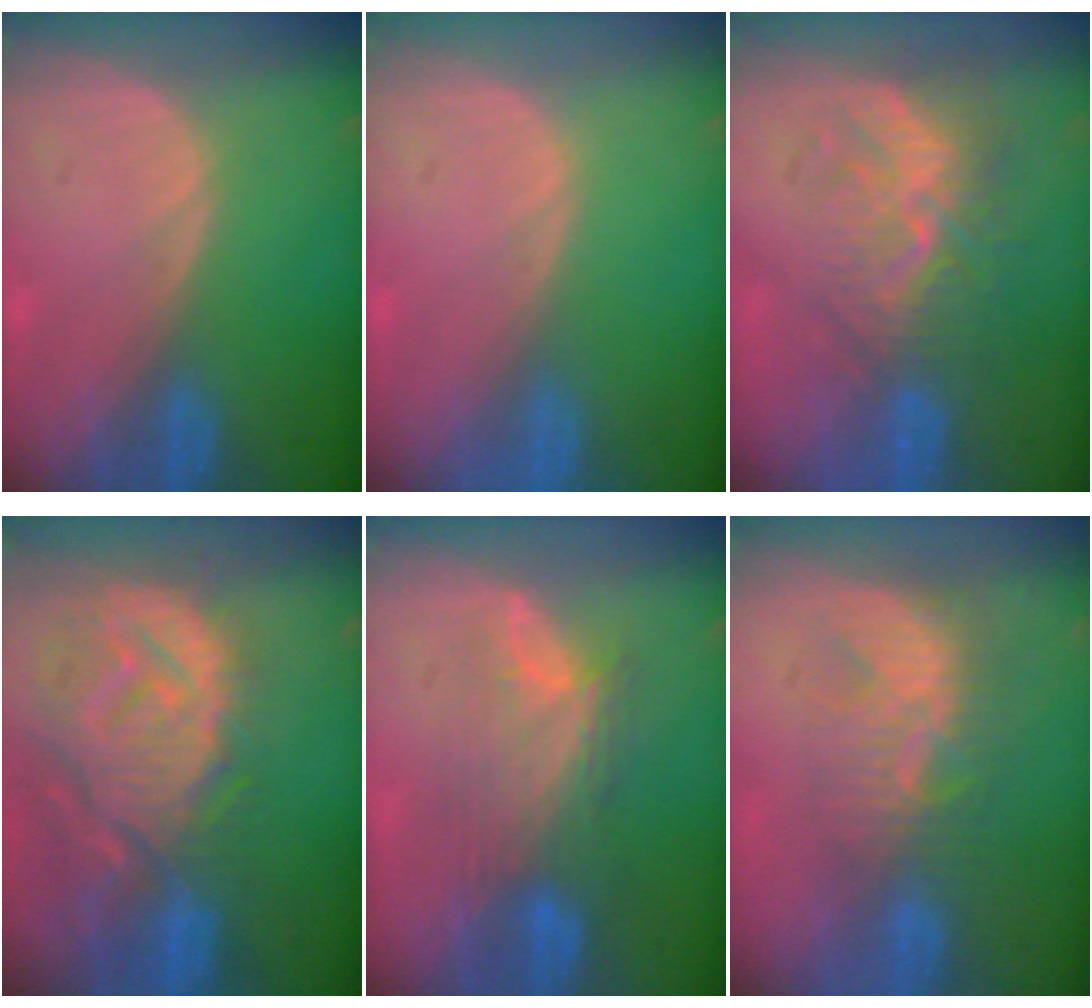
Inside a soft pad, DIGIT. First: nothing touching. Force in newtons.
{"total": 0.0}
{"total": 9.6, "press": 8.5, "slide": 4.5}
{"total": 14.0, "press": 12.1, "slide": 6.9}
{"total": 7.7, "press": 7.4, "slide": 2.2}
{"total": 8.6, "press": 7.5, "slide": 4.0}